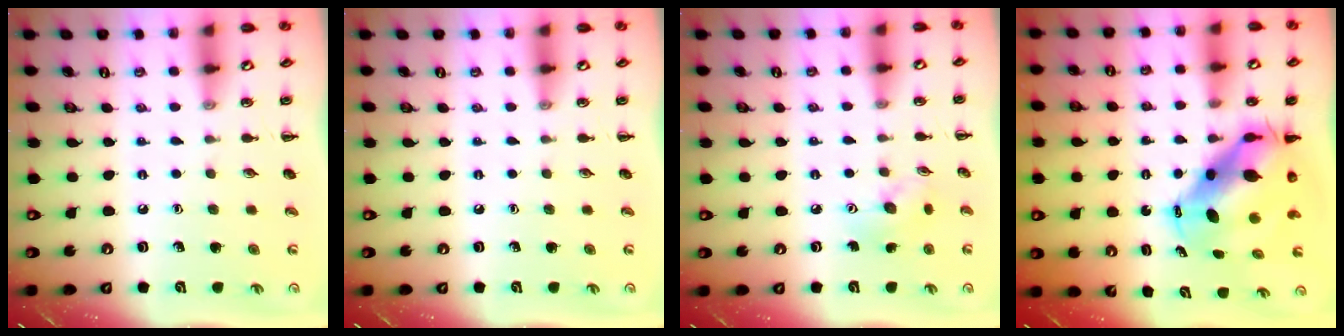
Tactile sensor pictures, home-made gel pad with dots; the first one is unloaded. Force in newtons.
{"total": 0.0}
{"total": 5.8, "press": 5.8, "slide": 0.3}
{"total": 10.4, "press": 10.1, "slide": 2.7}